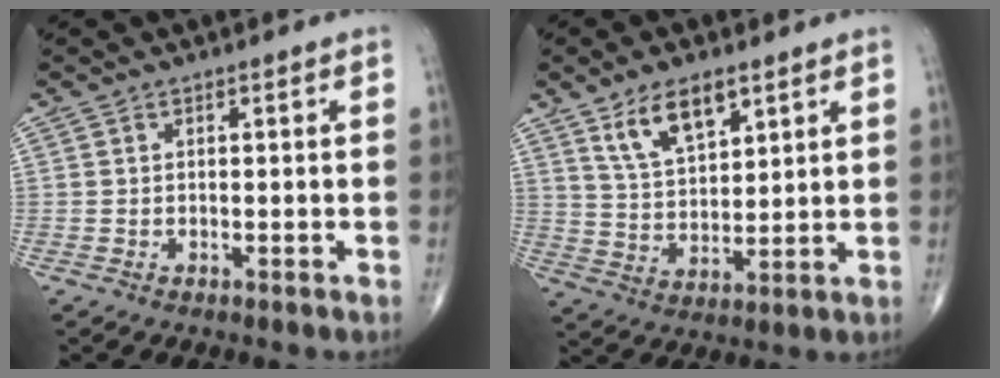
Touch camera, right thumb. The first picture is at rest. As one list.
[{"total": 9.8, "force": [5.8, 4.5, 6.5], "torque": [-0.102, -0.031, 0.114]}]